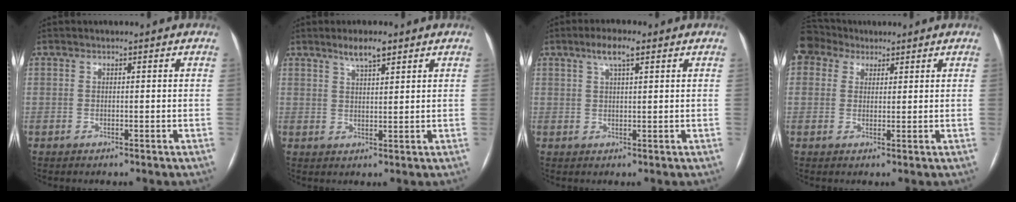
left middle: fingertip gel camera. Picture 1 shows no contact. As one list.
[{"total": 3.9, "force": [2.8, 0.7, 2.5], "torque": [-0.046, 0.005, 0.050]}, {"total": 4.0, "force": [2.4, 0.8, 3.2], "torque": [-0.063, 0.011, 0.043]}, {"total": 4.3, "force": [3.5, 2.6, 0.3], "torque": [-0.018, 0.024, 0.072]}]